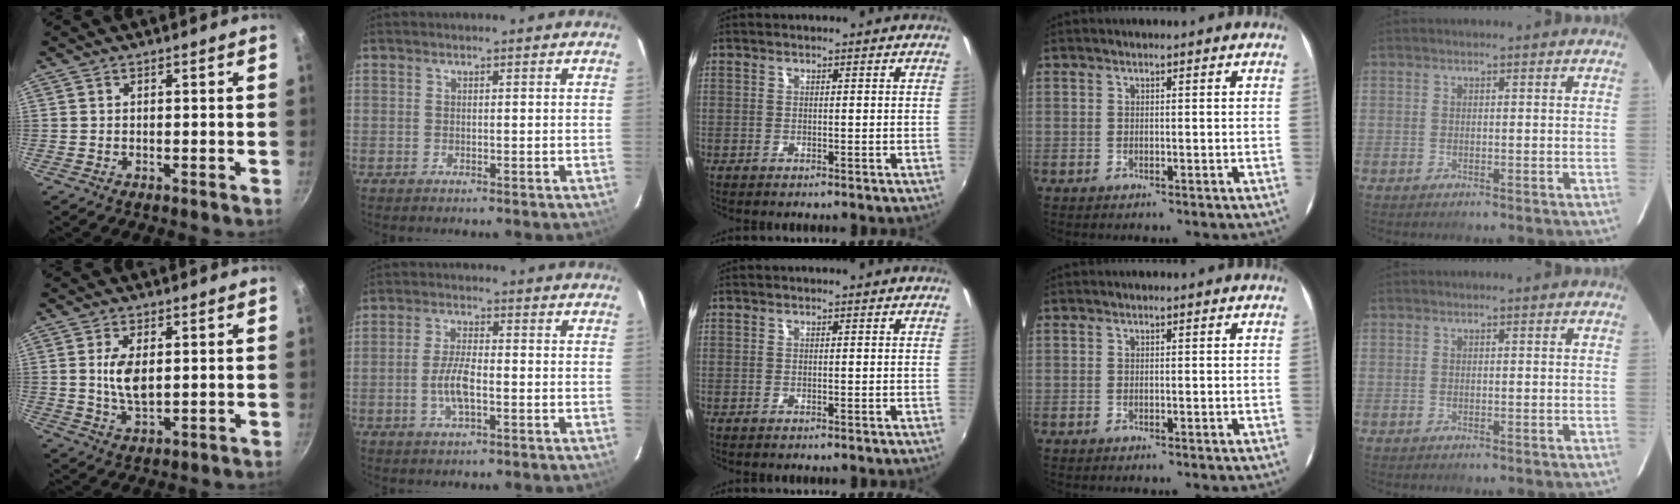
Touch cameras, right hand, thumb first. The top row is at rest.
{"thumb": {"total": 6.6, "force": [1.0, 3.3, 5.7], "torque": [-0.108, -0.011, 0.022]}, "index": {"total": 5.7, "force": [-1.7, 1.9, 5.1], "torque": [-0.107, 0.002, -0.033]}}